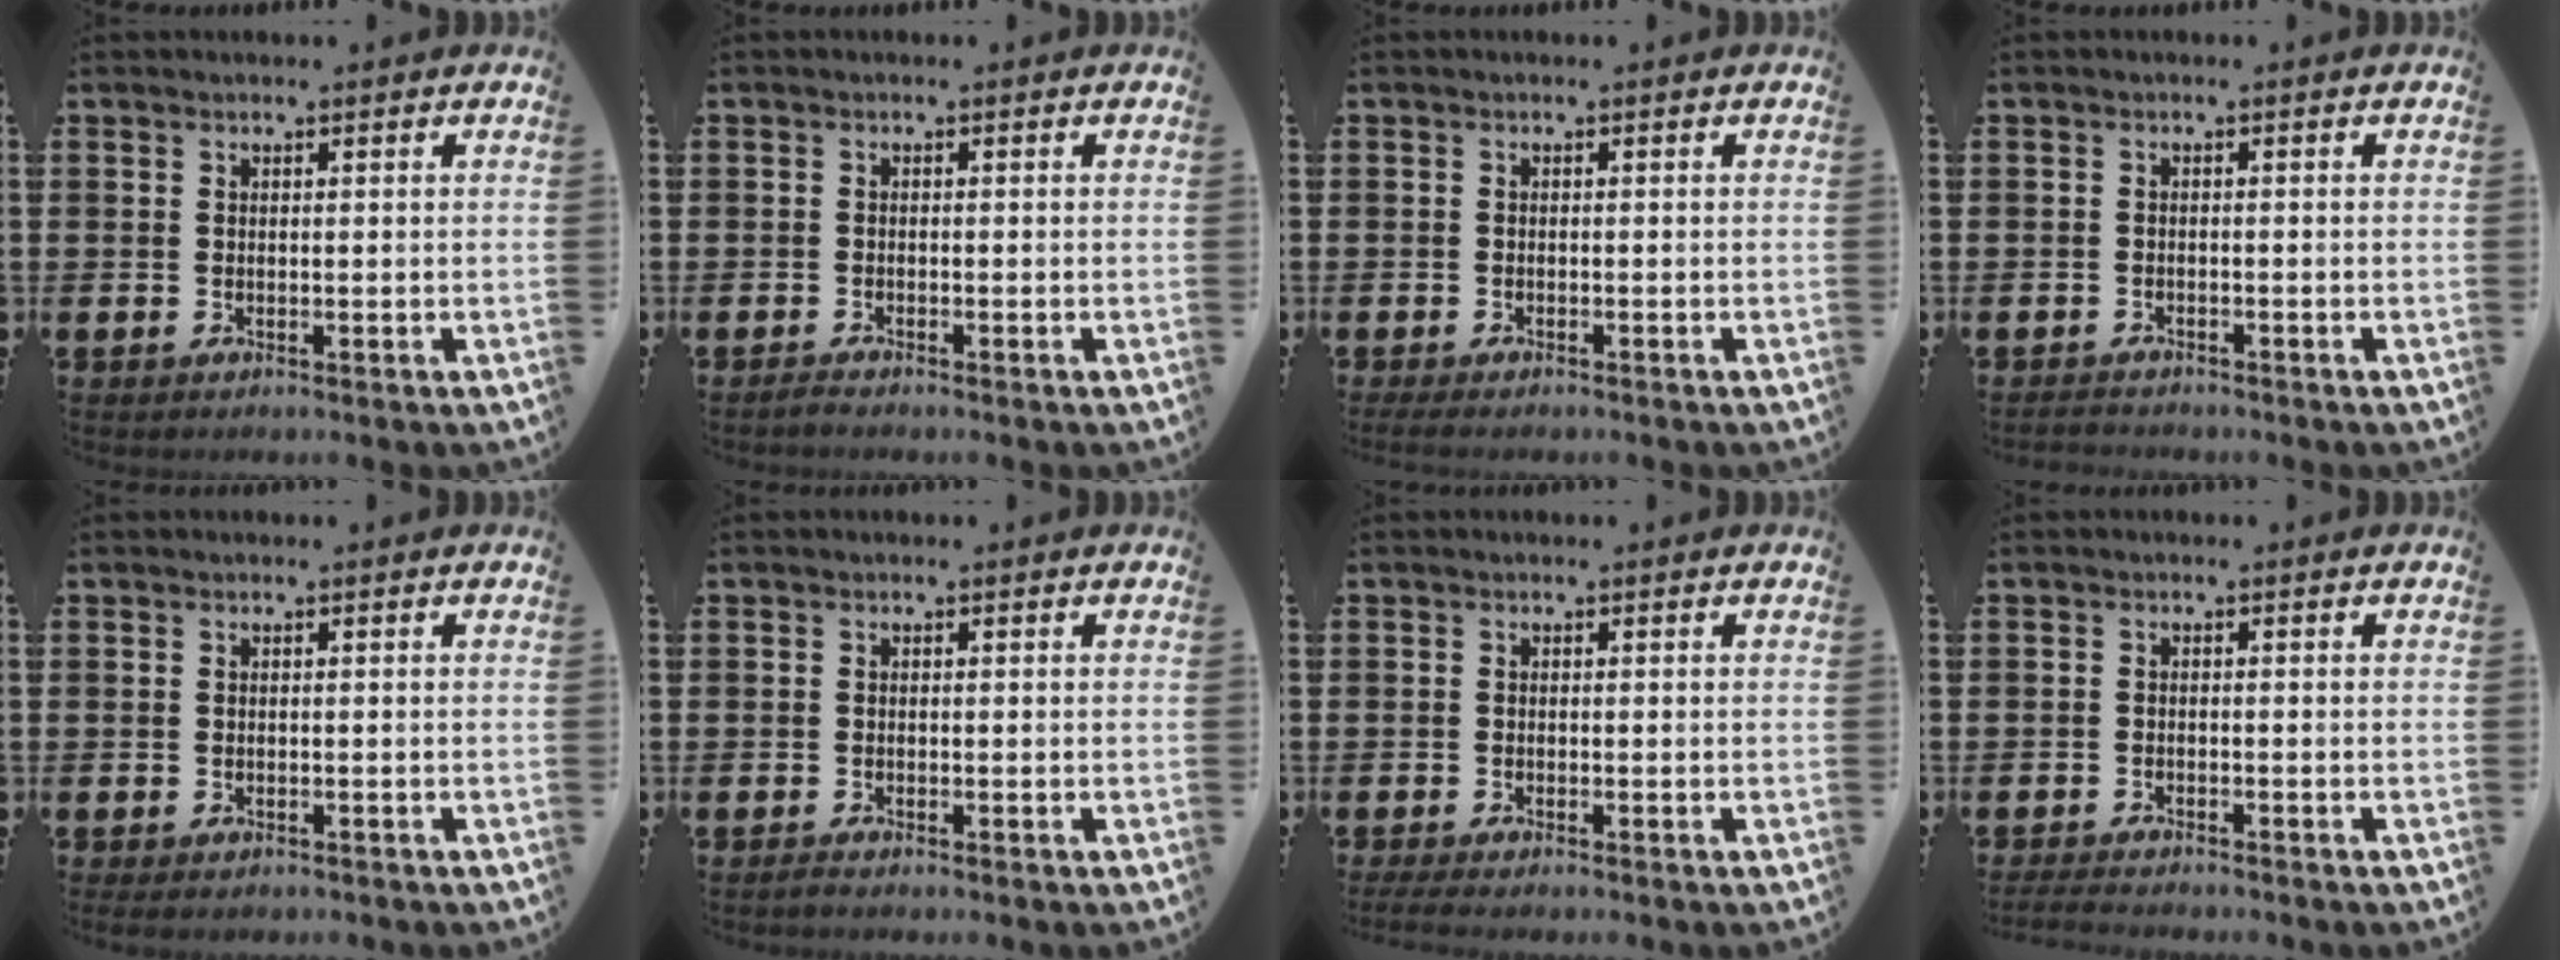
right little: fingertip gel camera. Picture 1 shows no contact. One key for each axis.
{"total": 0.7, "fx": -0.6, "fy": 0.1, "fz": 0.3, "tx": -0.008, "ty": -0.003, "tz": -0.012}
{"total": 0.8, "fx": -0.6, "fy": 0.2, "fz": 0.5, "tx": -0.010, "ty": -0.002, "tz": -0.013}
{"total": 0.8, "fx": -0.8, "fy": 0.1, "fz": -0.1, "tx": -0.001, "ty": 0.001, "tz": -0.018}
{"total": 0.0}
{"total": 0.5, "fx": -0.4, "fy": 0.0, "fz": 0.3, "tx": -0.005, "ty": -0.002, "tz": -0.009}
{"total": 1.0, "fx": -0.7, "fy": 0.1, "fz": 0.7, "tx": -0.011, "ty": -0.001, "tz": -0.014}
{"total": 1.4, "fx": -1.3, "fy": 0.0, "fz": 0.3, "tx": -0.007, "ty": 0.002, "tz": -0.027}